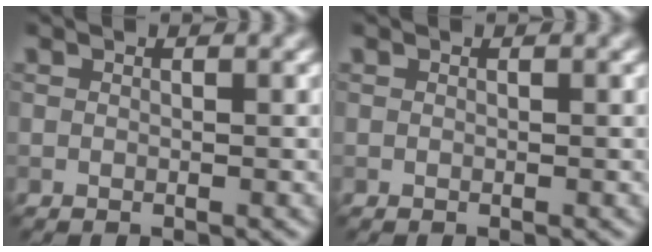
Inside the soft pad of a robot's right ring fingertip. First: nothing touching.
{"total": 0.0}